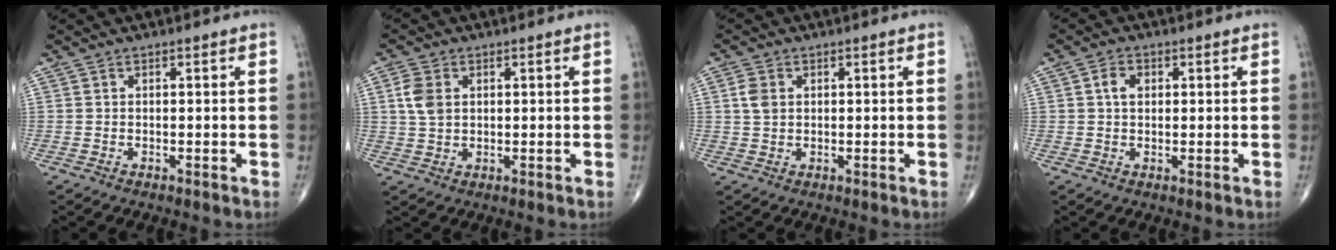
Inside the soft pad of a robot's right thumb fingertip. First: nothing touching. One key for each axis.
{"total": 4.7, "fx": 1.2, "fy": 3.3, "fz": 3.2, "tx": -0.061, "ty": 0.001, "tz": 0.024}
{"total": 2.3, "fx": 0.4, "fy": 1.7, "fz": 1.4, "tx": -0.024, "ty": 0.003, "tz": 0.008}
{"total": 3.1, "fx": 0.7, "fy": 2.2, "fz": 2.1, "tx": -0.032, "ty": 0.005, "tz": 0.010}